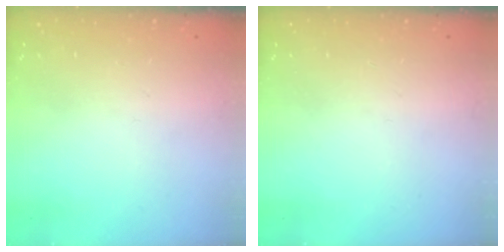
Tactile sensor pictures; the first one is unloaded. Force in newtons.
{"total": 0.0}